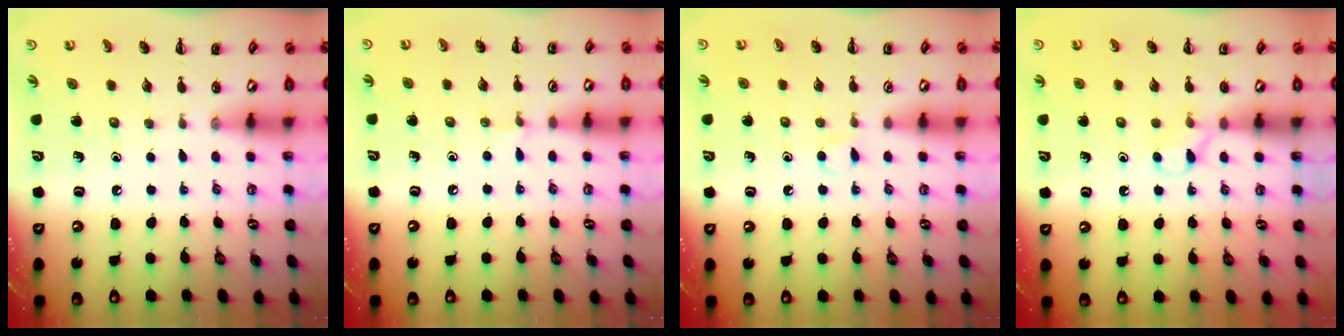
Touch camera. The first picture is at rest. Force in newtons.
{"total": 4.2, "press": 4.0, "slide": 1.5}
{"total": 2.9, "press": 2.7, "slide": 0.9}
{"total": 5.0, "press": 4.8, "slide": 1.6}